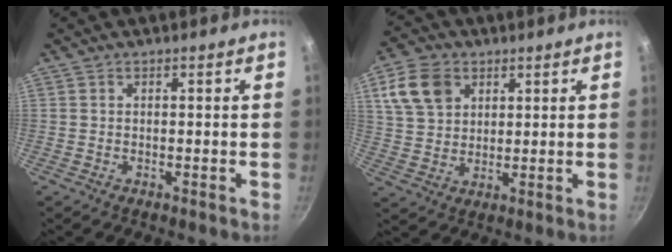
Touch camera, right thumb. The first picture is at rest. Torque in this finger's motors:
{"motor_torque": [-1.02, 1.29, 0.29, -0.28, 0.03]}